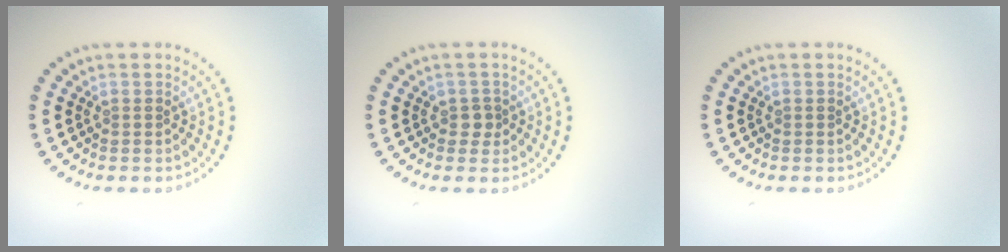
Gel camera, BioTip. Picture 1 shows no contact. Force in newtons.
{"total": 1.3, "press": 1.1, "slide": 0.5}
{"total": 0.0}